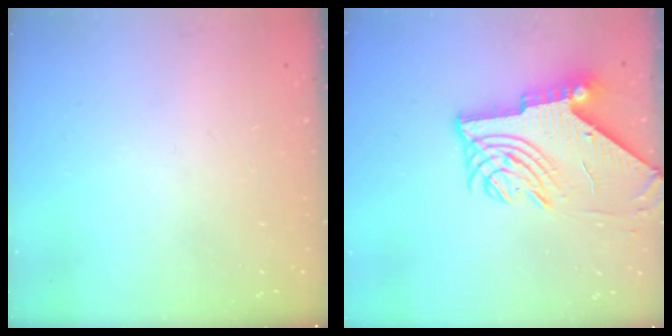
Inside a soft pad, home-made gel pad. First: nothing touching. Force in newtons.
{"total": 10.9, "press": 10.8, "slide": 1.2}